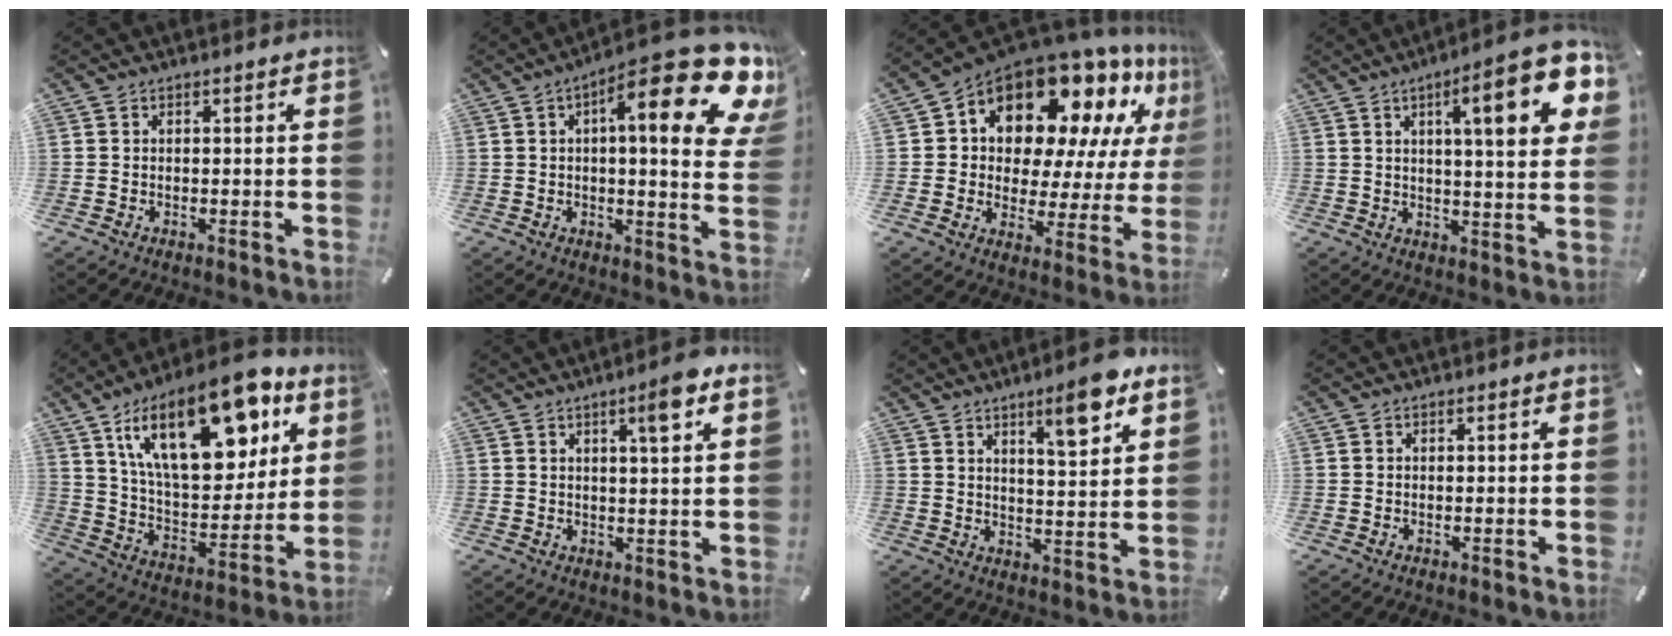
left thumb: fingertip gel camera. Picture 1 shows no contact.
{"total": 20.7, "force": [9.9, 5.4, 17.3], "torque": [-0.240, -0.076, 0.144]}
{"total": 16.7, "force": [12.1, 9.2, 7.0], "torque": [-0.124, -0.099, 0.208]}
{"total": 17.7, "force": [6.9, 4.2, 15.7], "torque": [-0.227, -0.022, 0.093]}
{"total": 26.0, "force": [14.0, 12.4, 18.1], "torque": [-0.299, -0.063, 0.234]}
{"total": 6.6, "force": [3.5, 0.6, 5.6], "torque": [-0.092, -0.008, 0.051]}
{"total": 9.9, "force": [6.9, 2.4, 6.8], "torque": [-0.082, -0.046, 0.108]}
{"total": 0.0}